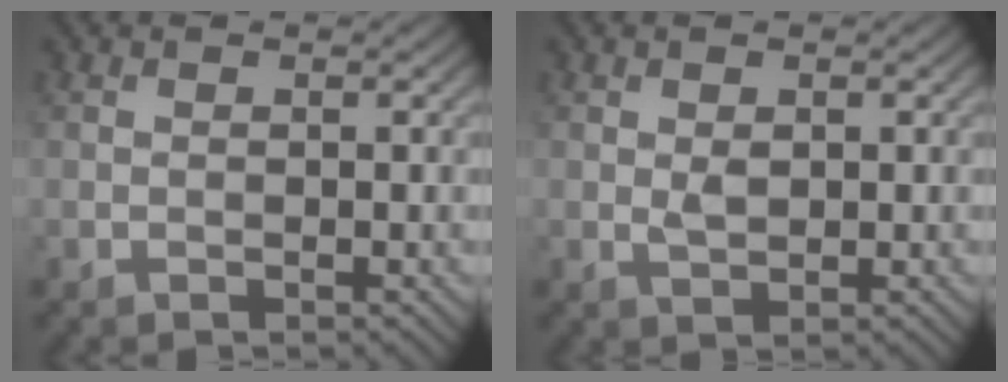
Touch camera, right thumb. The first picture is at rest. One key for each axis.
{"total": 1.4, "fx": 0.2, "fy": 0.8, "fz": 1.1, "tx": -0.024, "ty": -0.003, "tz": 0.007}